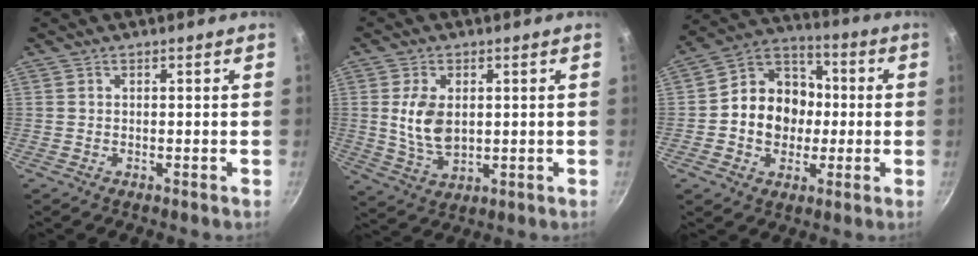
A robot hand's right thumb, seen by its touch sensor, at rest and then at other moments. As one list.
[{"total": 8.2, "force": [1.1, 5.1, 6.4], "torque": [-0.119, -0.014, 0.027]}, {"total": 14.4, "force": [-0.8, 12.2, 7.6], "torque": [-0.085, 0.030, -0.030]}]